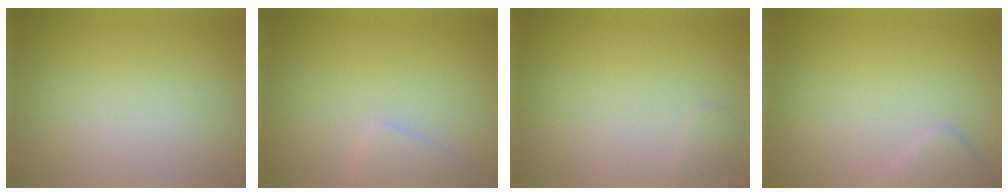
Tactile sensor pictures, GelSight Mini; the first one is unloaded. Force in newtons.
{"total": 1.6, "press": 1.6, "slide": 0.0}
{"total": 0.6, "press": 0.6, "slide": 0.0}
{"total": 1.7, "press": 1.7, "slide": 0.1}